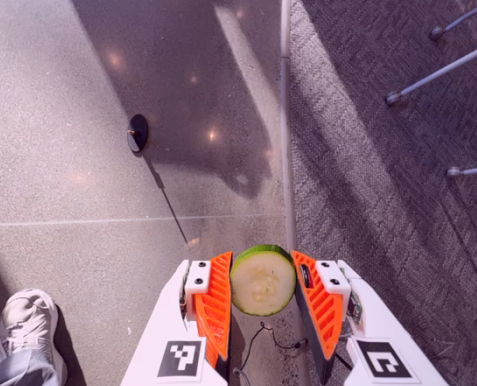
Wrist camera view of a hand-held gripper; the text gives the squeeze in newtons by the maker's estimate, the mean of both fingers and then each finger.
{"total": 11.1, "left": 11.9, "right": 10.3}